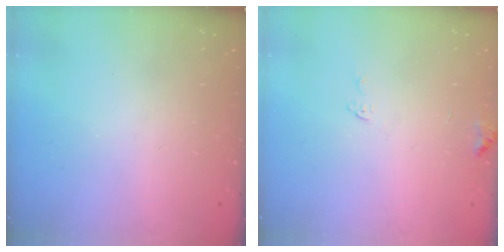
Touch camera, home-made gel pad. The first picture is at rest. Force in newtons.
{"total": 6.2, "press": 6.2, "slide": 0.5}